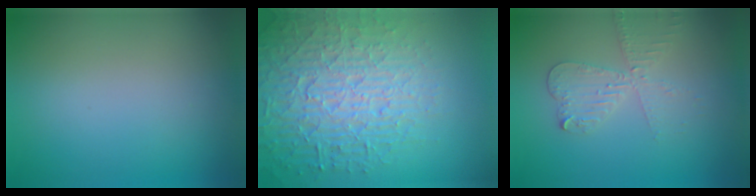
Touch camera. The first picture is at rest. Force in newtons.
{"total": 7.4, "press": 7.2, "slide": 1.8}
{"total": 3.5, "press": 3.0, "slide": 1.9}